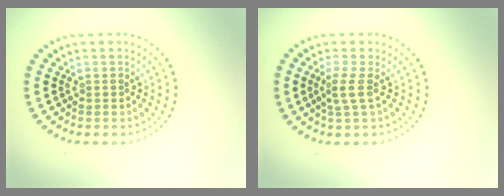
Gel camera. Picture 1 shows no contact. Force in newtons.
{"total": 1.7, "press": 1.3, "slide": 1.1}